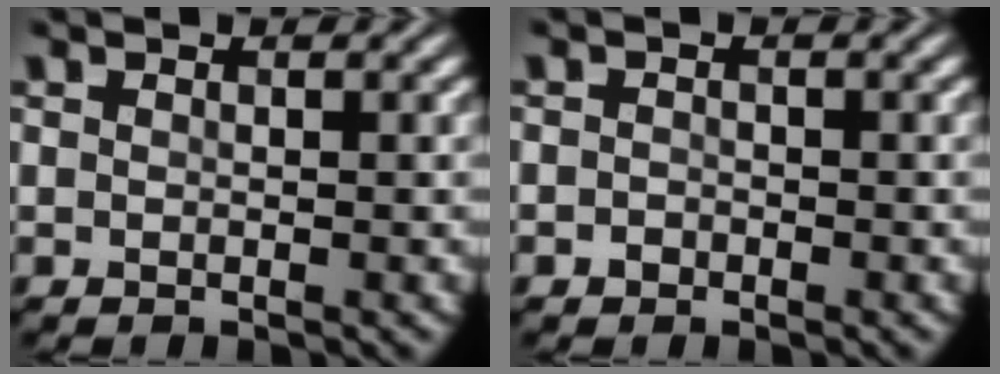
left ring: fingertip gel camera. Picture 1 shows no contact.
{"total": 0.8, "force": [-0.4, 0.7, 0.2], "torque": [0.000, -0.002, -0.009]}